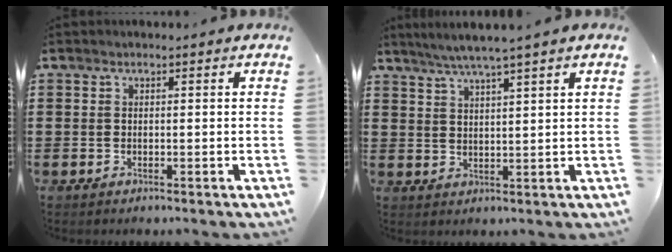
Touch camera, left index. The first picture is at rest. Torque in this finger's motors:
{"motor_torque": [2.14, 0.00, 0.18, 0.07]}